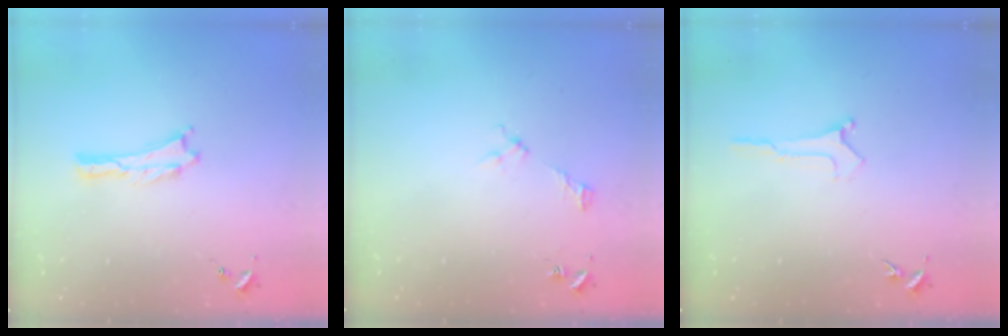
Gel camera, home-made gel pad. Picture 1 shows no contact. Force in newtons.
{"total": 2.2, "press": 2.2, "slide": 0.3}
{"total": 0.0}